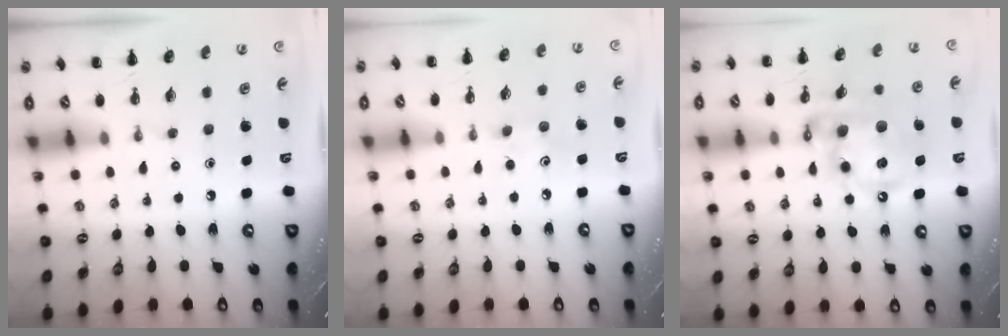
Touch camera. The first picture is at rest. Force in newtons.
{"total": 3.0, "press": 2.9, "slide": 0.8}
{"total": 15.0, "press": 14.6, "slide": 3.6}